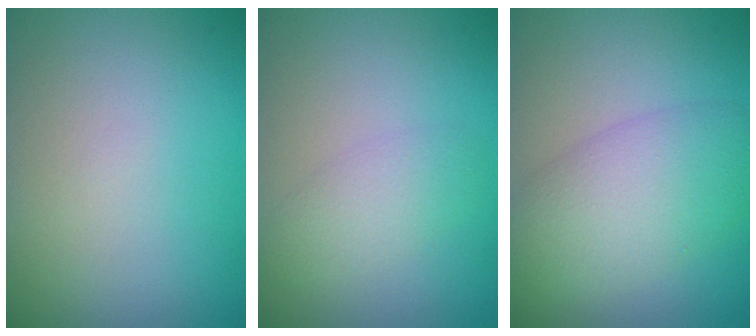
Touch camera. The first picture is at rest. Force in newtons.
{"total": 2.3, "press": 2.3, "slide": 0.1}
{"total": 6.2, "press": 6.2, "slide": 0.1}